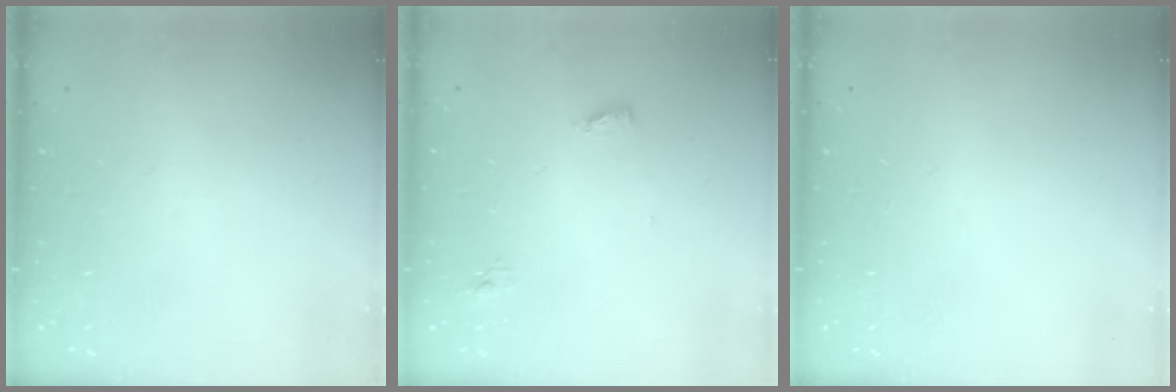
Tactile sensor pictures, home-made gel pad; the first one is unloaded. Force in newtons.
{"total": 4.7, "press": 4.5, "slide": 1.1}
{"total": 0.0}